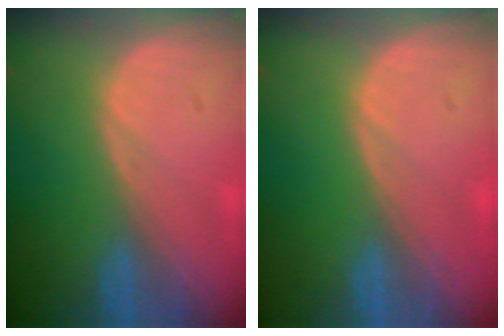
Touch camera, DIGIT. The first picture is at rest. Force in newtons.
{"total": 0.0}